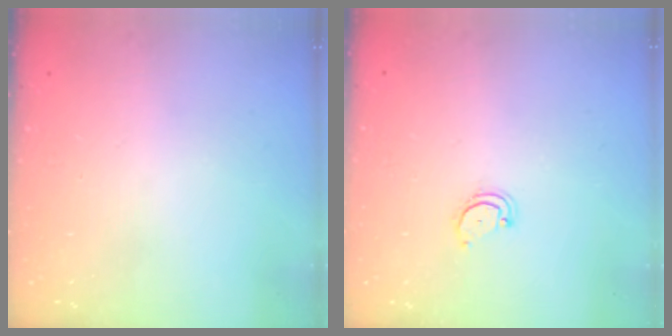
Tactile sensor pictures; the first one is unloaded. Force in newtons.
{"total": 3.2, "press": 3.2, "slide": 0.3}